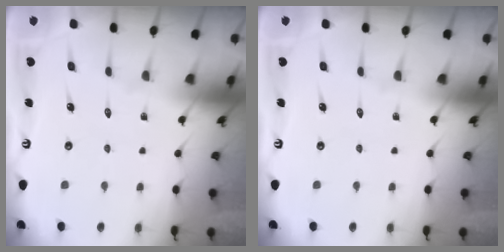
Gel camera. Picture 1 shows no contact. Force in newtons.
{"total": 0.0}